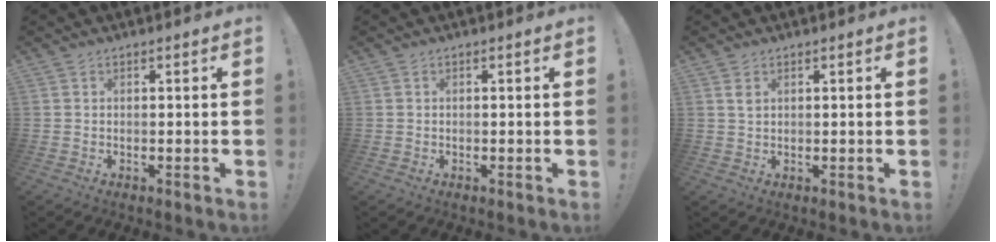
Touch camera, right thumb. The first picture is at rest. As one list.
[{"total": 1.1, "force": [0.2, 1.0, -0.1], "torque": [0.008, -0.005, 0.002]}, {"total": 1.8, "force": [0.9, 1.0, 1.2], "torque": [-0.011, -0.005, 0.014]}]